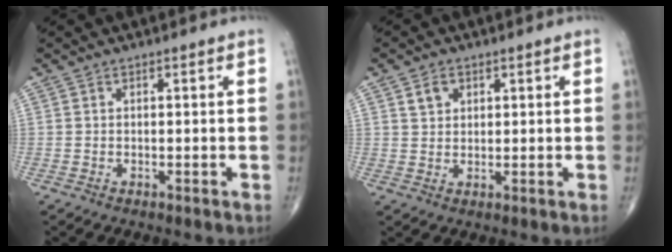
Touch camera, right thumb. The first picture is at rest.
{"total": 3.2, "force": [1.6, 2.4, 1.5], "torque": [-0.014, -0.006, 0.029]}